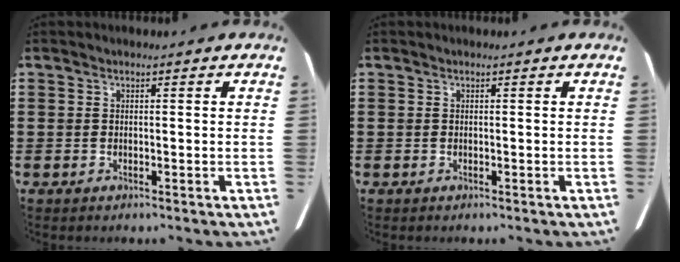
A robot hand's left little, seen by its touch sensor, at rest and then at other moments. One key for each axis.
{"total": 0.0}